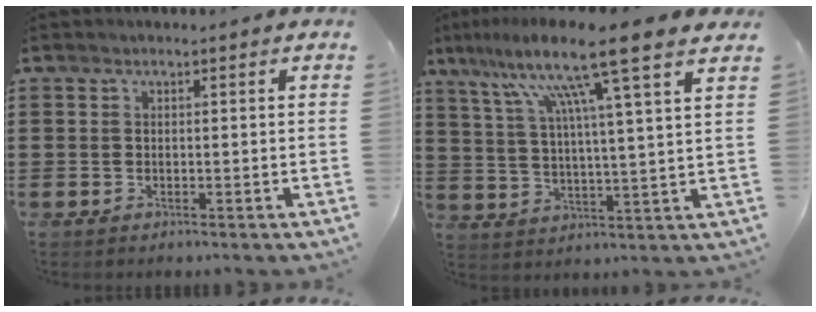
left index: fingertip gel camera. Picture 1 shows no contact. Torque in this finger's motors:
{"motor_torque": [2.14, 0.00, 0.49, 0.21]}